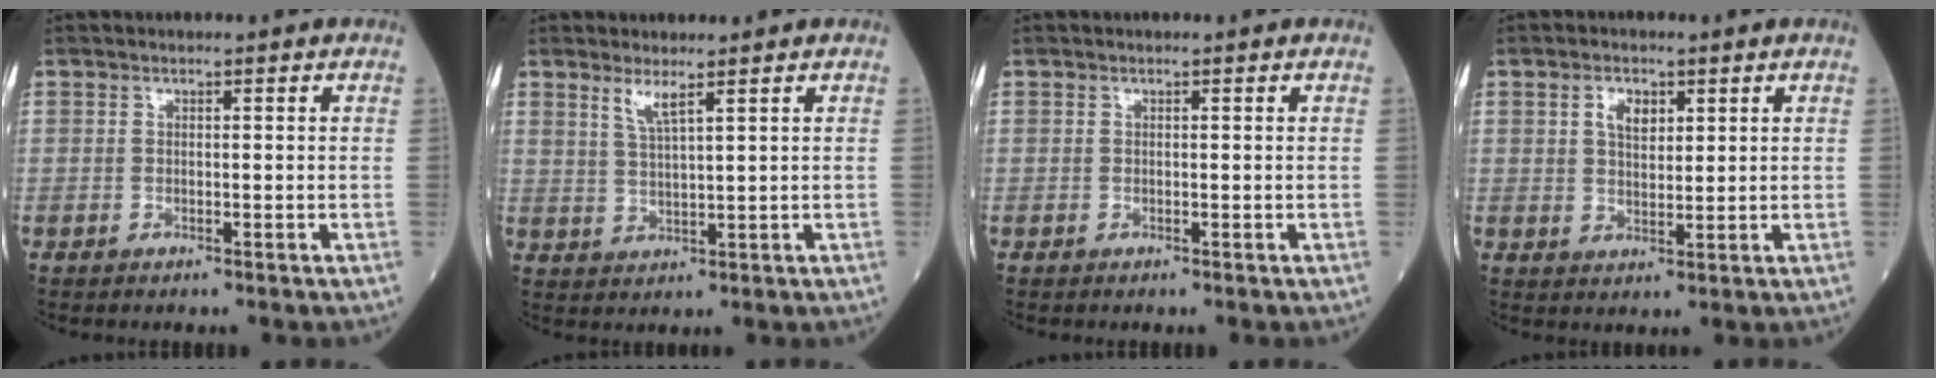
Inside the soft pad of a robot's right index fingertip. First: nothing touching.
{"total": 3.2, "force": [2.3, 0.1, 2.2], "torque": [-0.049, -0.007, 0.052]}
{"total": 0.0}
{"total": 3.7, "force": [1.6, 2.0, 2.6], "torque": [-0.049, 0.005, 0.029]}